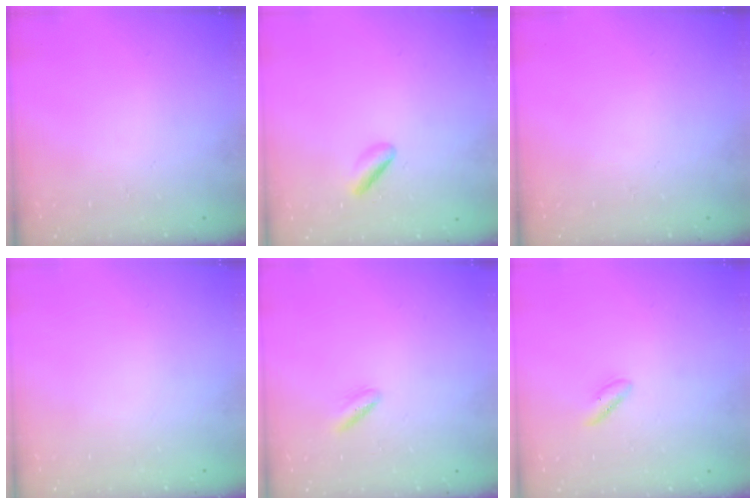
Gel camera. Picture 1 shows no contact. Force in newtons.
{"total": 2.3, "press": 2.1, "slide": 0.9}
{"total": 0.0}
{"total": 2.0, "press": 2.0, "slide": 0.1}
{"total": 2.1, "press": 1.9, "slide": 1.0}
{"total": 2.1, "press": 1.7, "slide": 1.3}